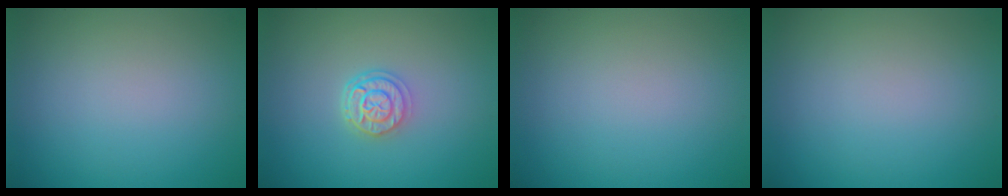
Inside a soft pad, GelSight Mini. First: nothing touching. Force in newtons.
{"total": 2.6, "press": 2.1, "slide": 1.5}
{"total": 0.0}
{"total": 0.0}